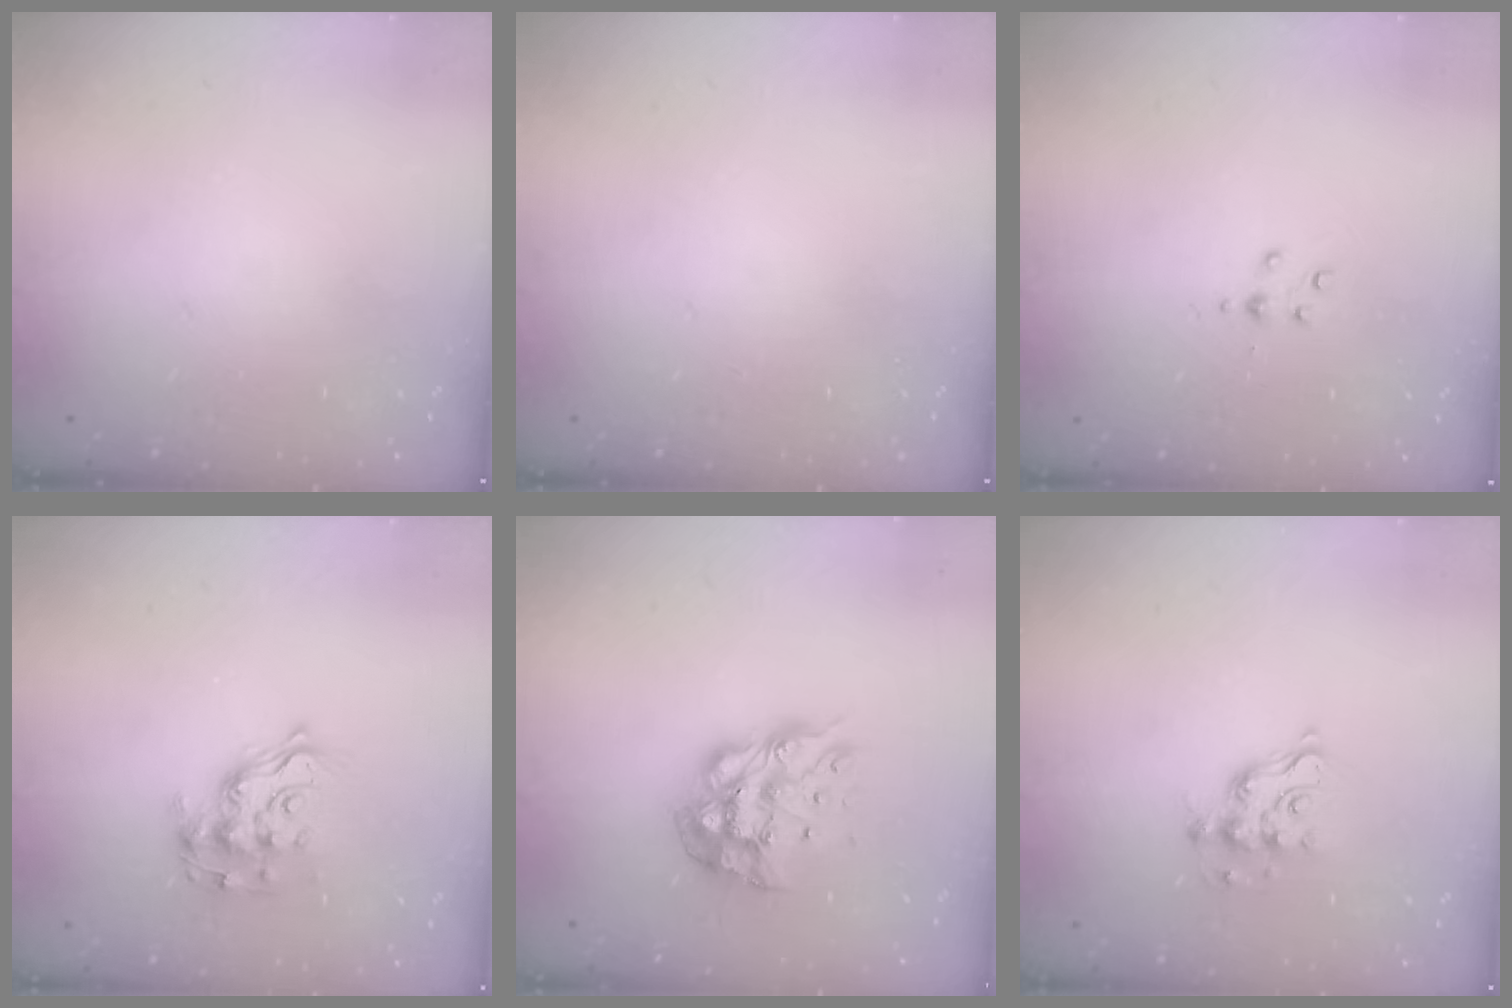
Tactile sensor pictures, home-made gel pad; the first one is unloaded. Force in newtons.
{"total": 0.0}
{"total": 2.7, "press": 2.7, "slide": 0.4}
{"total": 12.2, "press": 12.2, "slide": 0.7}
{"total": 11.6, "press": 11.6, "slide": 0.9}
{"total": 7.3, "press": 7.2, "slide": 0.9}